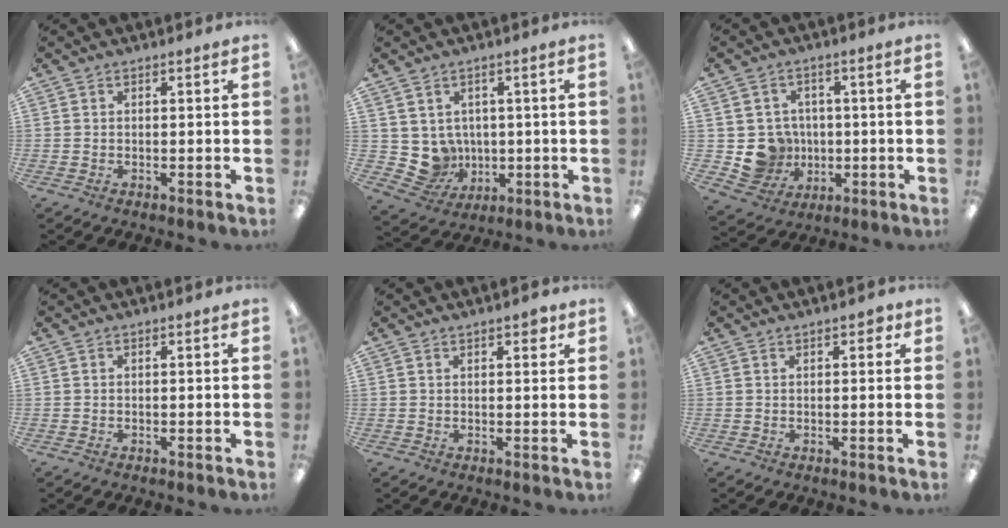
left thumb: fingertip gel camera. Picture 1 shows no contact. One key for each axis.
{"total": 6.8, "fx": 1.6, "fy": 6.5, "fz": 0.9, "tx": -0.039, "ty": -0.018, "tz": 0.042}
{"total": 8.6, "fx": -0.2, "fy": 8.4, "fz": 1.5, "tx": -0.055, "ty": 0.003, "tz": 0.010}
{"total": 0.0}
{"total": 2.2, "fx": 1.5, "fy": 0.9, "fz": 1.4, "tx": -0.012, "ty": -0.005, "tz": 0.023}
{"total": 1.8, "fx": 0.9, "fy": 1.0, "fz": 1.2, "tx": -0.017, "ty": 0.001, "tz": 0.013}